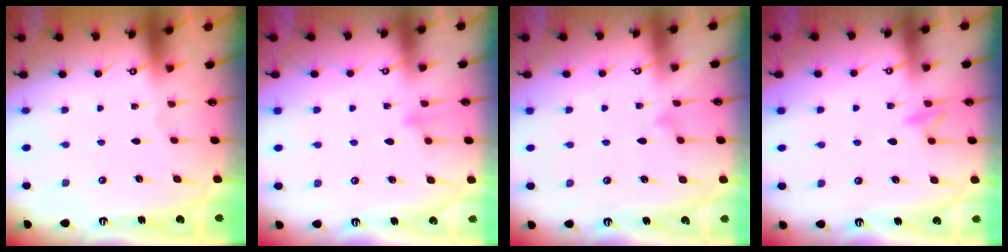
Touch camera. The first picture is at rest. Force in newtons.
{"total": 7.8, "press": 7.8, "slide": 0.7}
{"total": 5.8, "press": 5.8, "slide": 0.3}
{"total": 8.7, "press": 8.7, "slide": 0.9}